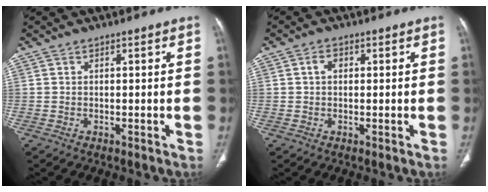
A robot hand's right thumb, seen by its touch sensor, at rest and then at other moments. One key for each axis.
{"total": 1.7, "fx": 0.2, "fy": 1.1, "fz": 1.2, "tx": -0.021, "ty": 0.007, "tz": 0.002}